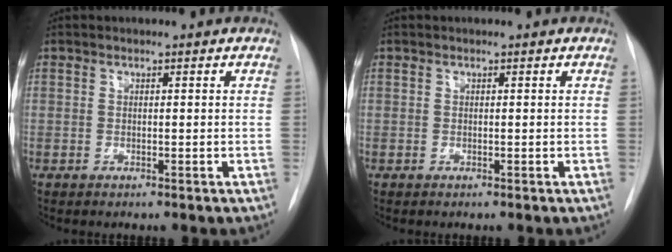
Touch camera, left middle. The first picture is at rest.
{"total": 0.0}